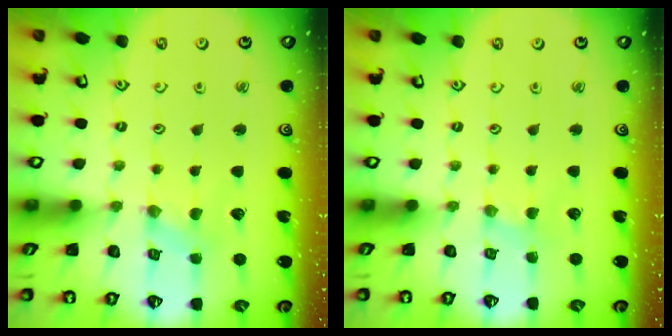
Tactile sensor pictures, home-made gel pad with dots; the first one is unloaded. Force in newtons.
{"total": 1.2, "press": 1.2, "slide": 0.3}